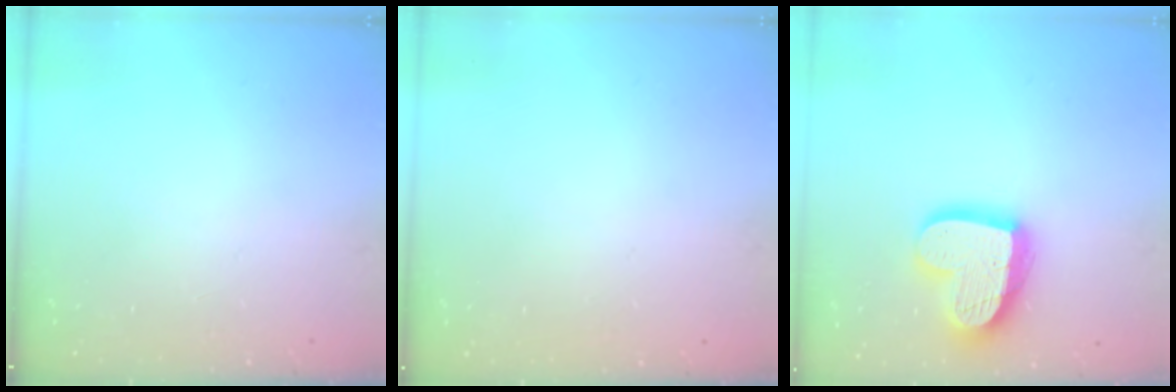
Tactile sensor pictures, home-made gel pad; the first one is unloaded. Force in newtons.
{"total": 0.0}
{"total": 18.9, "press": 18.8, "slide": 1.7}